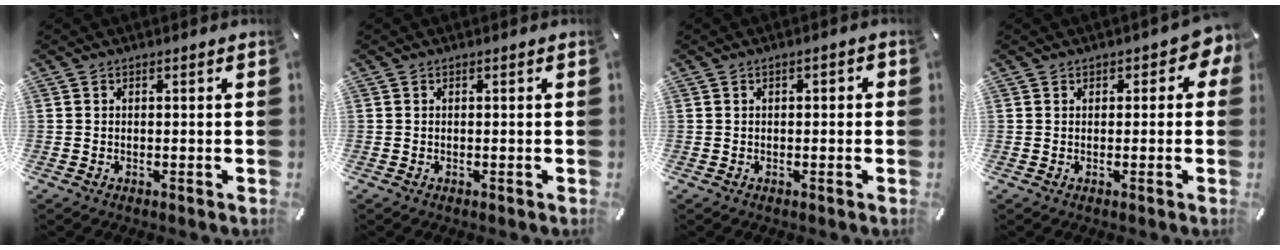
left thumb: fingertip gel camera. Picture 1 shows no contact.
{"total": 0.0}
{"total": 1.6, "force": [-0.3, 0.9, 1.2], "torque": [-0.021, 0.006, -0.007]}
{"total": 3.1, "force": [1.1, 2.2, 1.8], "torque": [-0.005, -0.005, 0.012]}